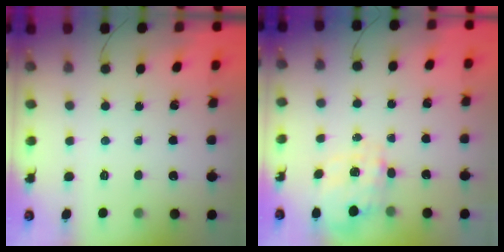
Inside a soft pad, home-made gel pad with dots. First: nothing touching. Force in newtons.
{"total": 3.6, "press": 3.5, "slide": 1.0}